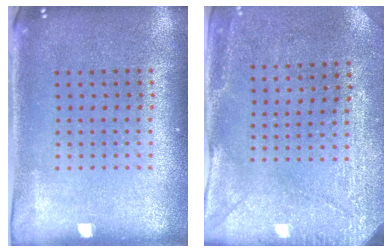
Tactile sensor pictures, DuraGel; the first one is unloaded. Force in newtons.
{"total": 3.0, "press": 2.6, "slide": 1.4}